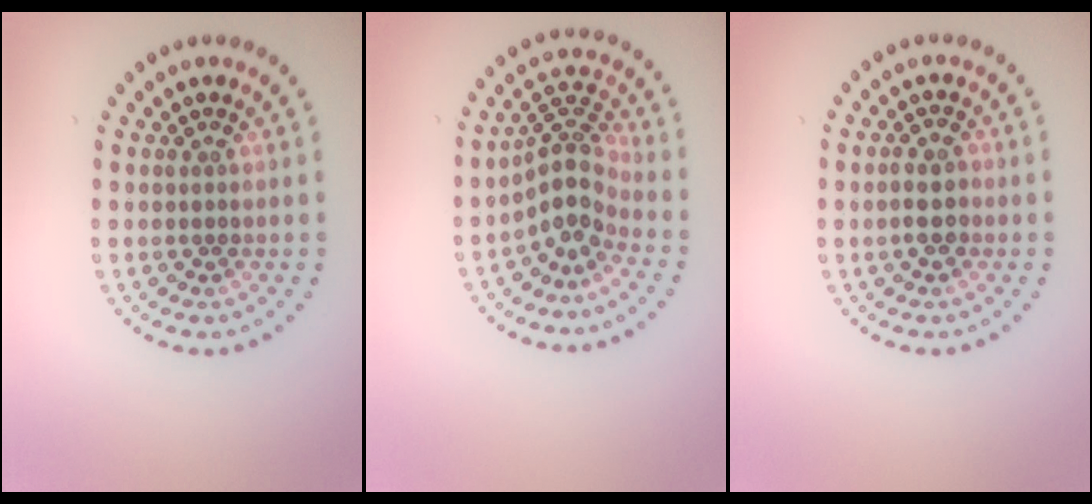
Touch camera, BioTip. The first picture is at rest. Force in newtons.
{"total": 3.6, "press": 2.6, "slide": 2.4}
{"total": 2.2, "press": 2.2, "slide": 0.4}